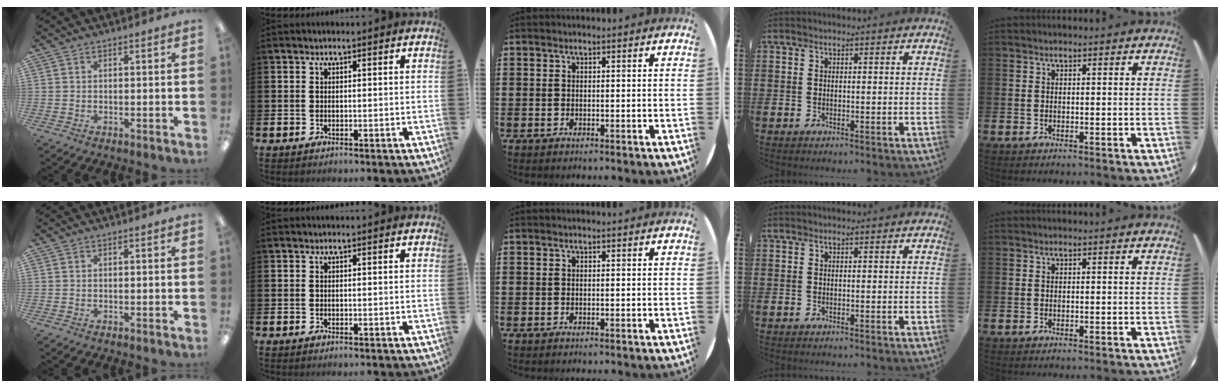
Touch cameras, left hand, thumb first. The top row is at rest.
{}